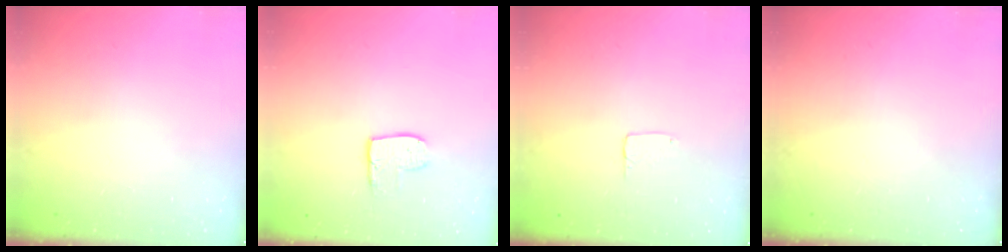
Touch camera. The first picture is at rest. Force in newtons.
{"total": 8.4, "press": 8.4, "slide": 0.3}
{"total": 3.7, "press": 3.6, "slide": 0.3}
{"total": 0.0}